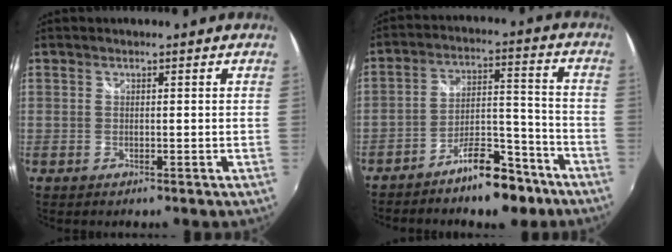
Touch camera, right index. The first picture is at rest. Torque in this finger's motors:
{"motor_torque": [0.74, -0.76, 0.25, 0.03]}